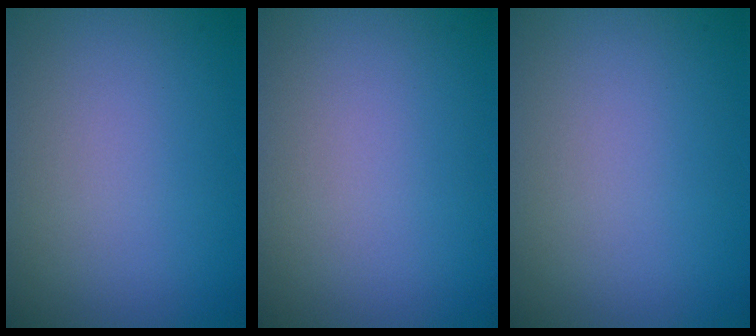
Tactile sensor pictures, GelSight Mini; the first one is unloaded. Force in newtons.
{"total": 0.0}
{"total": 0.0}